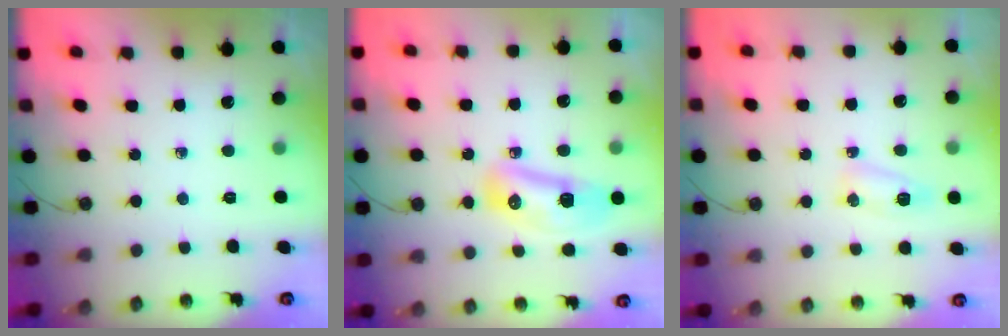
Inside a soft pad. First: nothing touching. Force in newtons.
{"total": 15.6, "press": 12.0, "slide": 10.0}
{"total": 10.9, "press": 6.2, "slide": 9.0}